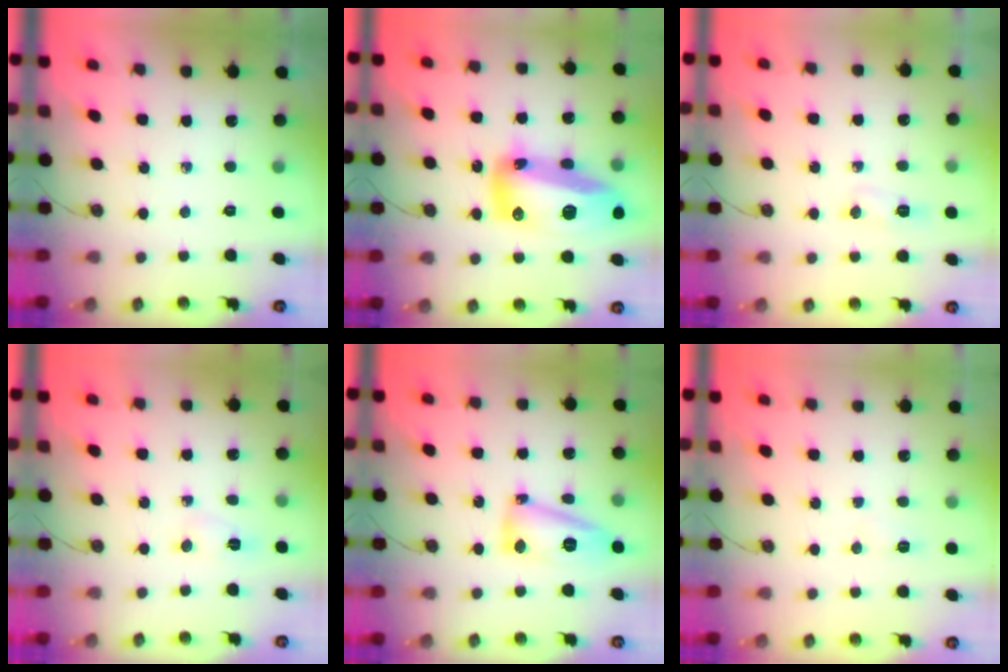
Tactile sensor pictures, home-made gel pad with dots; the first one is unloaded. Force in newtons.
{"total": 21.6, "press": 21.4, "slide": 2.6}
{"total": 4.2, "press": 4.1, "slide": 0.5}
{"total": 2.2, "press": 2.2, "slide": 0.2}
{"total": 14.0, "press": 14.0, "slide": 1.2}
{"total": 4.4, "press": 4.4, "slide": 0.5}